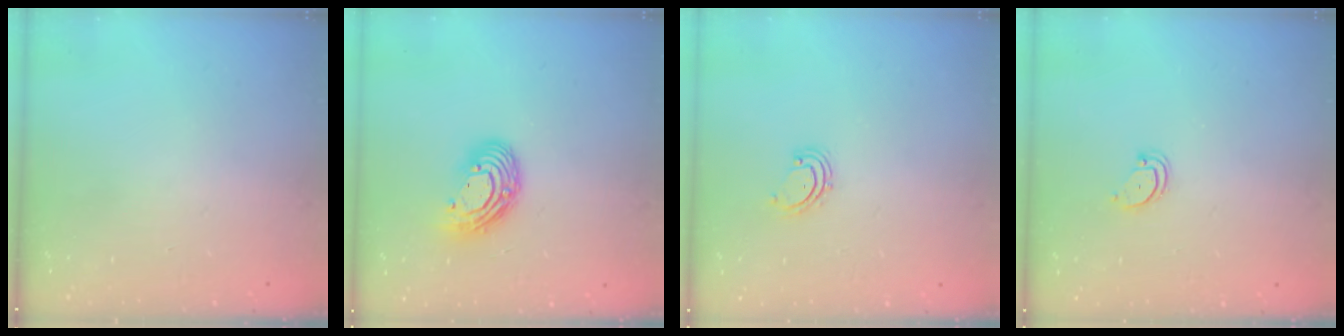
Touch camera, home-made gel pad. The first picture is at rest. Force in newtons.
{"total": 11.4, "press": 11.4, "slide": 0.8}
{"total": 2.6, "press": 2.6, "slide": 0.3}
{"total": 3.0, "press": 3.0, "slide": 0.3}